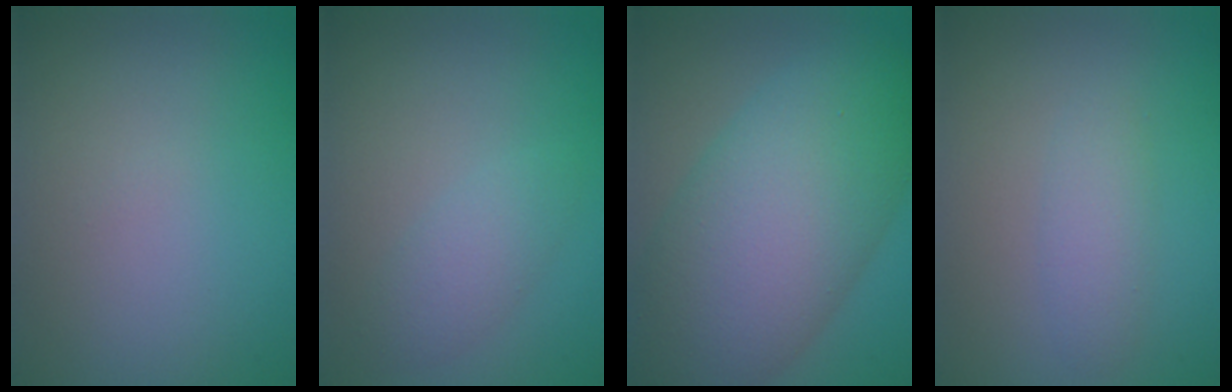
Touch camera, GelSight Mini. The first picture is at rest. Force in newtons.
{"total": 2.2, "press": 2.2, "slide": 0.1}
{"total": 11.9, "press": 11.8, "slide": 0.4}
{"total": 1.8, "press": 1.8, "slide": 0.1}